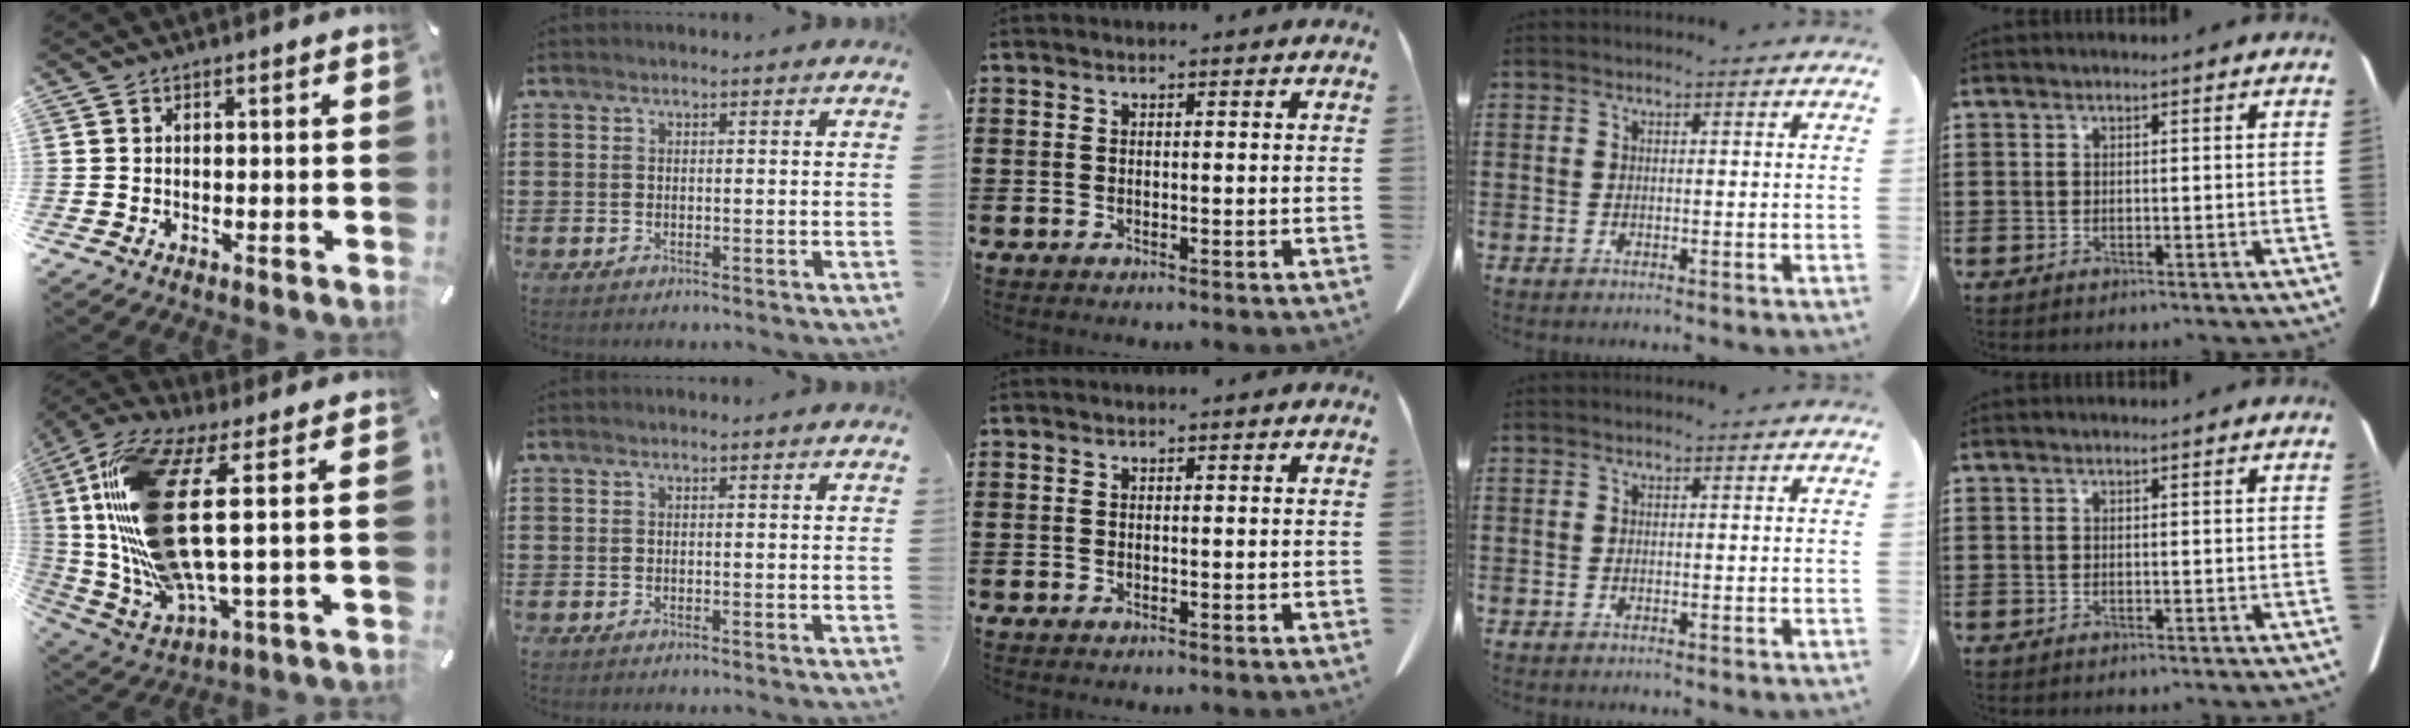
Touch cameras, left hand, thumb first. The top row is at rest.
{"thumb": {"total": 23.0, "force": [4.1, 7.6, 21.3], "torque": [-0.456, -0.026, 0.068]}}